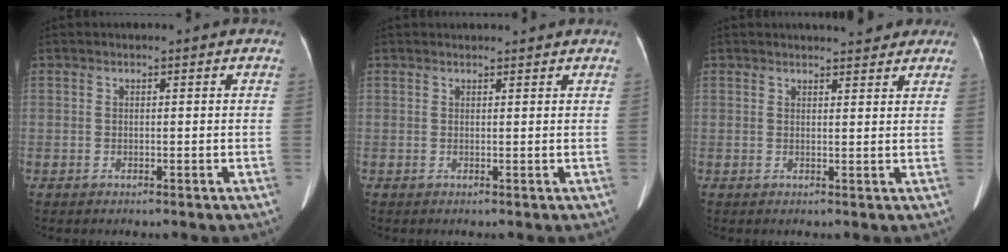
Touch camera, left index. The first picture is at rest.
{"total": 3.5, "force": [3.4, 0.3, 0.8], "torque": [-0.011, 0.023, 0.042]}
{"total": 5.9, "force": [5.3, 1.4, 2.1], "torque": [-0.022, 0.008, 0.056]}